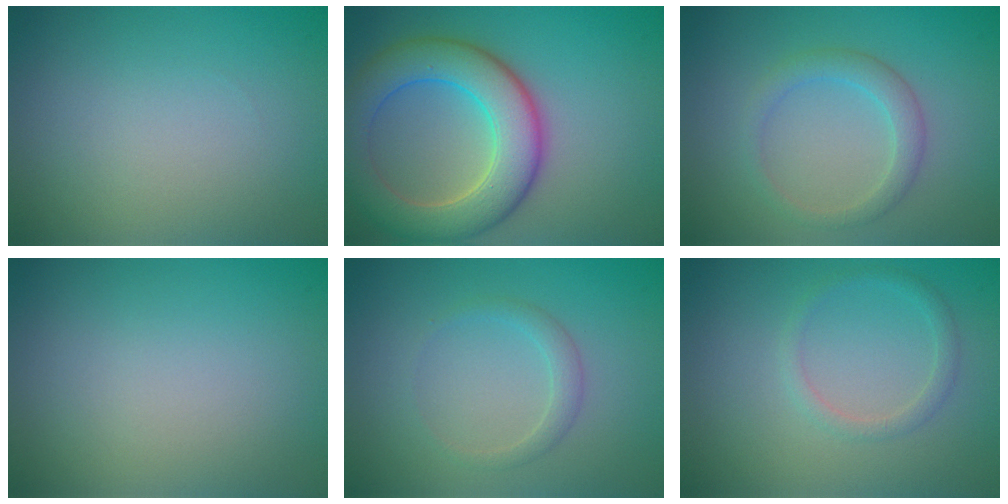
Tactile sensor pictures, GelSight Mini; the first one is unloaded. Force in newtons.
{"total": 8.0, "press": 8.0, "slide": 0.4}
{"total": 2.4, "press": 2.4, "slide": 0.1}
{"total": 0.0}
{"total": 1.5, "press": 1.5, "slide": 0.0}
{"total": 1.4, "press": 1.4, "slide": 0.1}